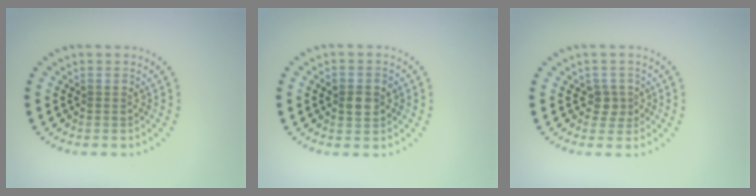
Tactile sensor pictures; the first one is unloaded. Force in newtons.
{"total": 2.6, "press": 2.6, "slide": 0.2}
{"total": 1.7, "press": 1.3, "slide": 1.1}